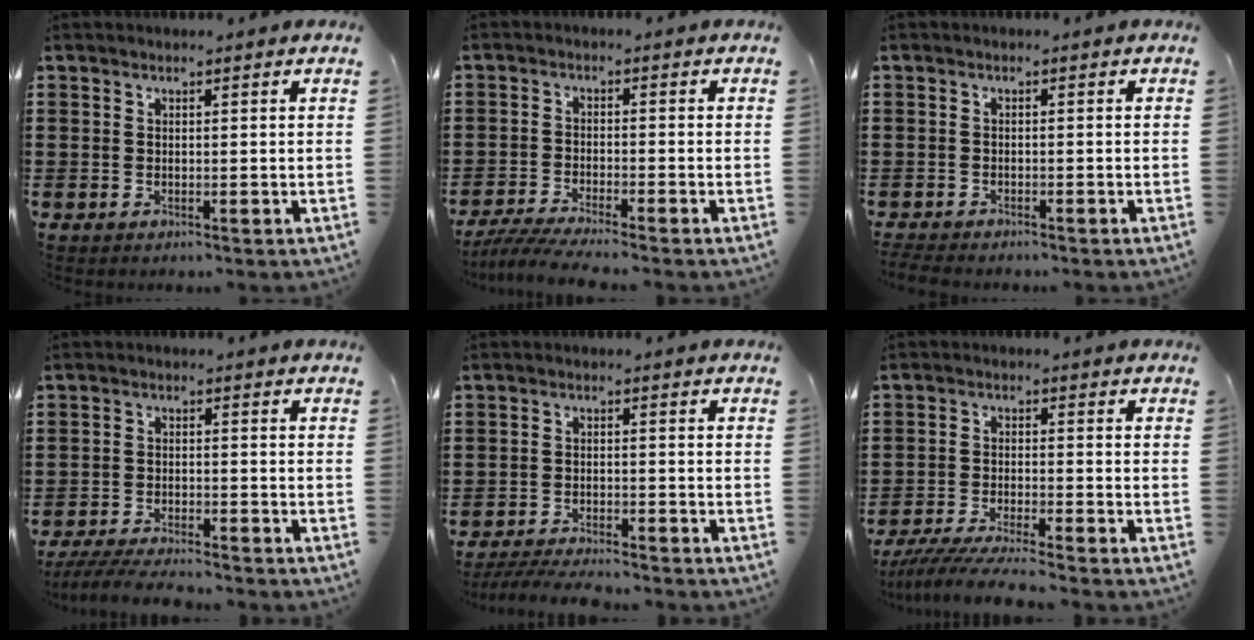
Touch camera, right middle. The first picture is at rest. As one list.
[{"total": 4.1, "force": [-3.8, -0.1, 1.5], "torque": [-0.047, -0.015, -0.079]}, {"total": 1.5, "force": [-1.5, 0.2, 0.1], "torque": [-0.006, -0.001, -0.031]}, {"total": 4.4, "force": [-4.2, 0.2, 1.3], "torque": [-0.034, -0.009, -0.087]}, {"total": 4.0, "force": [-3.9, 0.2, 0.9], "torque": [-0.023, -0.003, -0.081]}, {"total": 5.1, "force": [-4.7, -0.1, 1.9], "torque": [-0.052, -0.020, -0.097]}]